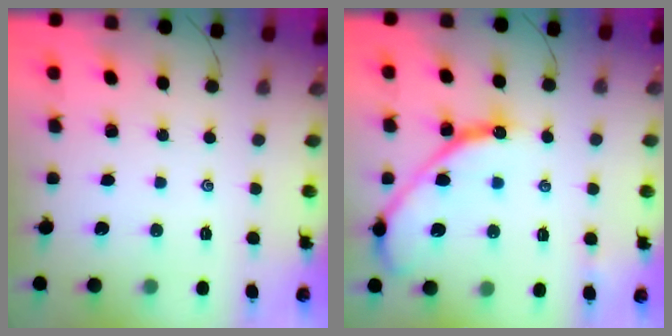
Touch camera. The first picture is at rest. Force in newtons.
{"total": 12.3, "press": 12.3, "slide": 1.3}